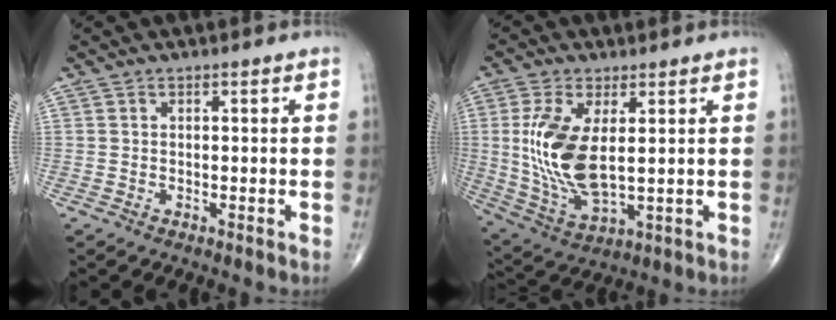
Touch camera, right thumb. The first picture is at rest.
{"total": 13.9, "force": [1.9, 6.3, 12.3], "torque": [-0.259, -0.018, 0.050]}